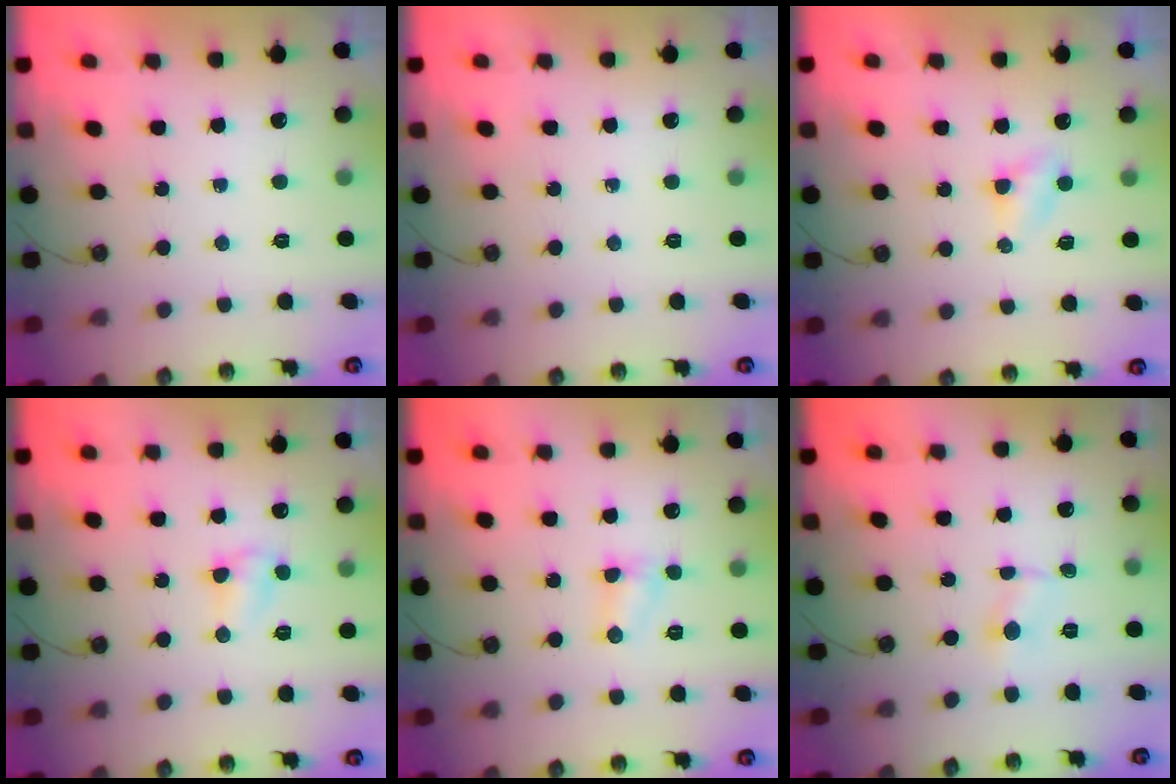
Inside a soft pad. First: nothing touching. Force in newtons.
{"total": 0.0}
{"total": 2.7, "press": 2.7, "slide": 0.3}
{"total": 4.2, "press": 4.2, "slide": 0.5}
{"total": 3.7, "press": 3.7, "slide": 0.5}
{"total": 1.7, "press": 1.6, "slide": 0.2}